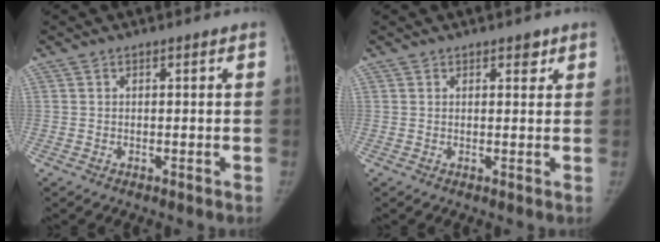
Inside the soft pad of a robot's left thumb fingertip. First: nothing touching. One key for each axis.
{"total": 1.6, "fx": 1.1, "fy": 0.9, "fz": 0.8, "tx": 0.003, "ty": -0.005, "tz": 0.011}